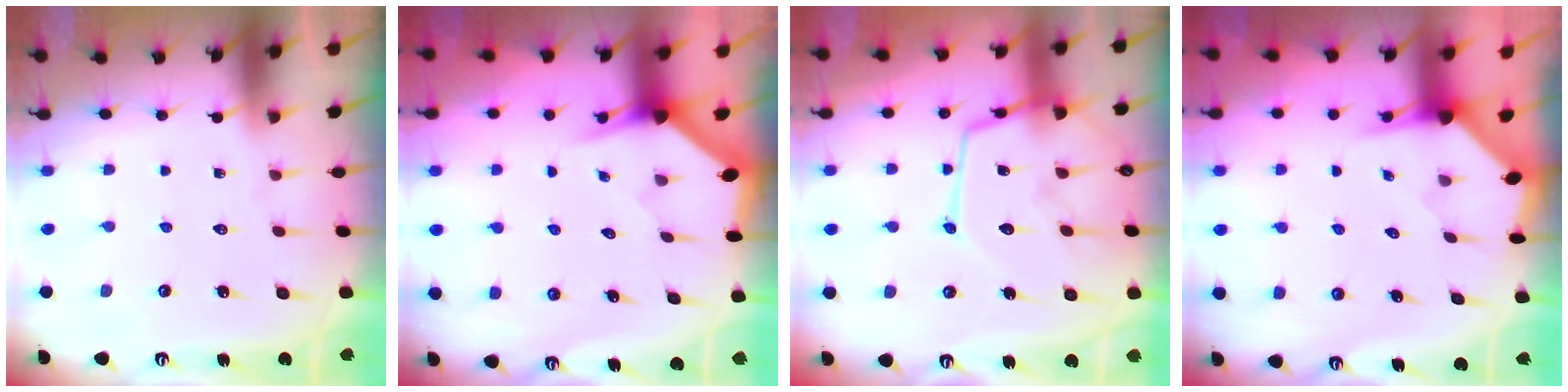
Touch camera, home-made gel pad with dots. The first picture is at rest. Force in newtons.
{"total": 3.0, "press": 3.0, "slide": 0.1}
{"total": 15.7, "press": 15.7, "slide": 1.3}
{"total": 3.2, "press": 3.2, "slide": 0.3}